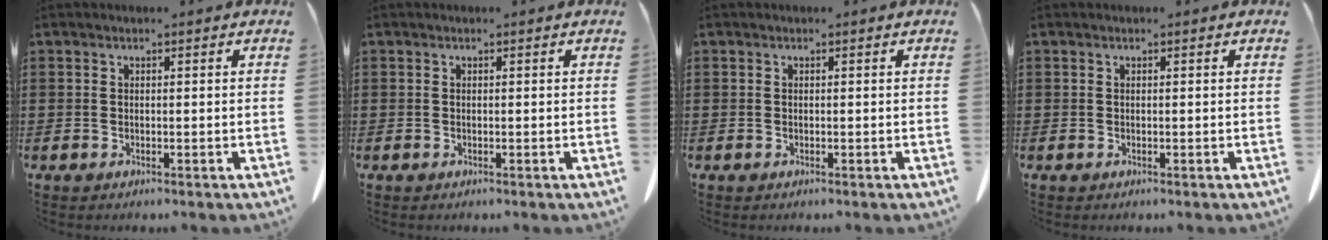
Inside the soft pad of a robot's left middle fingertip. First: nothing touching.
{"total": 0.0}
{"total": 0.0}
{"total": 0.0}